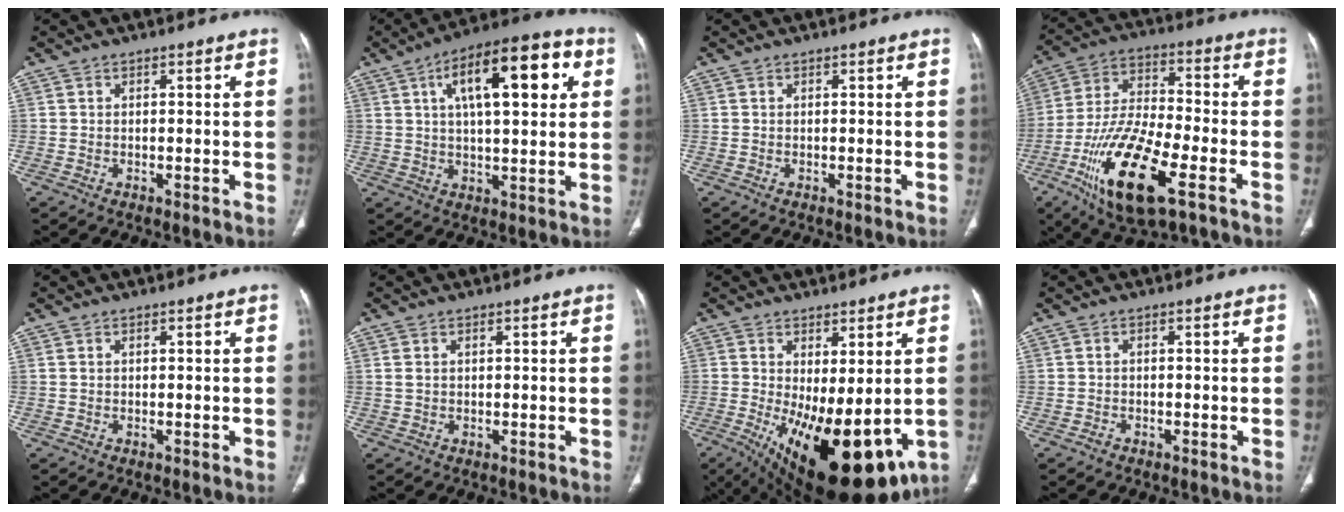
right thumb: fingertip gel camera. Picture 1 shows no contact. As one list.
[{"total": 17.3, "force": [5.5, 6.7, 15.0], "torque": [-0.201, 0.012, 0.076]}, {"total": 0.0}, {"total": 19.9, "force": [-8.8, 7.0, 16.4], "torque": [-0.323, 0.023, -0.153]}, {"total": 0.5, "force": [0.2, 0.3, 0.4], "torque": [-0.010, 0.010, 0.008]}, {"total": 1.5, "force": [0.5, 0.9, 1.0], "torque": [-0.030, 0.009, 0.019]}, {"total": 19.8, "force": [-4.2, 8.3, 17.5], "torque": [-0.251, -0.028, -0.034]}, {"total": 0.8, "force": [-0.5, 0.6, 0.2], "torque": [-0.005, 0.002, -0.013]}]